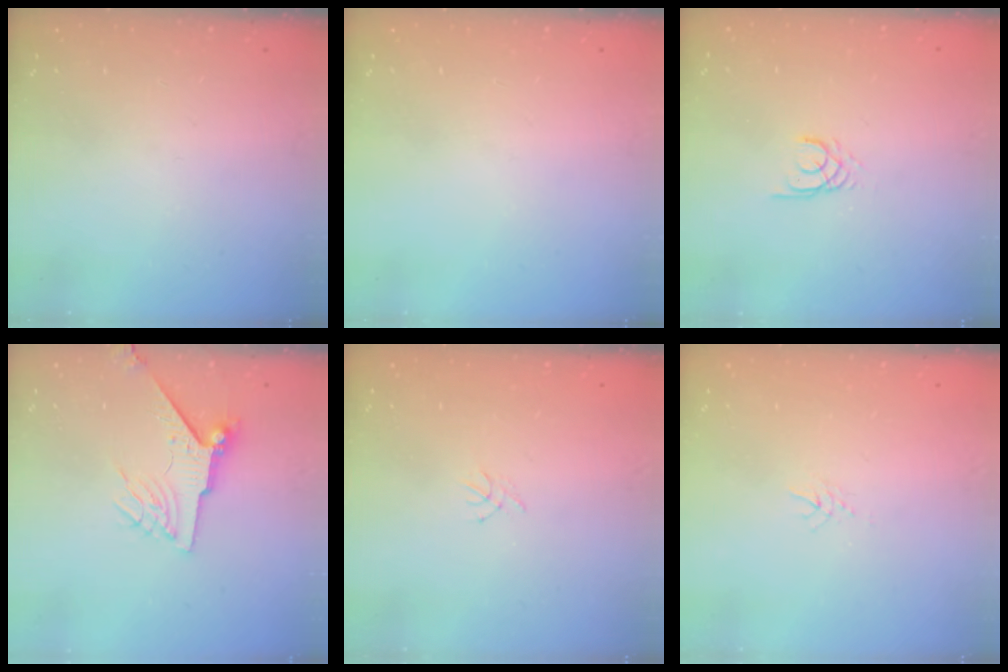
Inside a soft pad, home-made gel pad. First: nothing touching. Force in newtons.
{"total": 0.0}
{"total": 2.2, "press": 2.2, "slide": 0.2}
{"total": 7.0, "press": 6.9, "slide": 1.0}
{"total": 0.5, "press": 0.4, "slide": 0.3}
{"total": 3.3, "press": 3.3, "slide": 0.4}